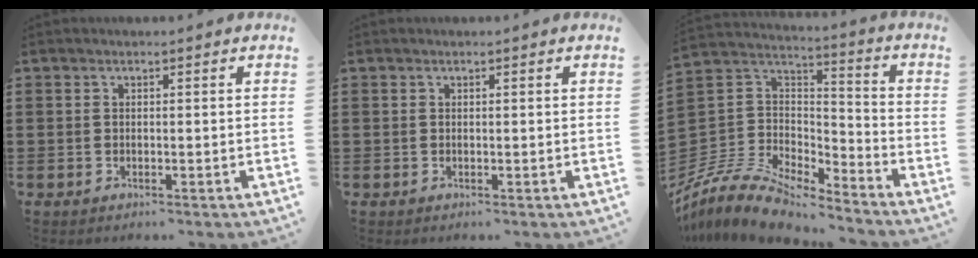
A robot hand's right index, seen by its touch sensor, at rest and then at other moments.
{"total": 0.0}
{"total": 9.4, "force": [-8.4, 2.8, 3.3], "torque": [-0.089, 0.005, -0.172]}